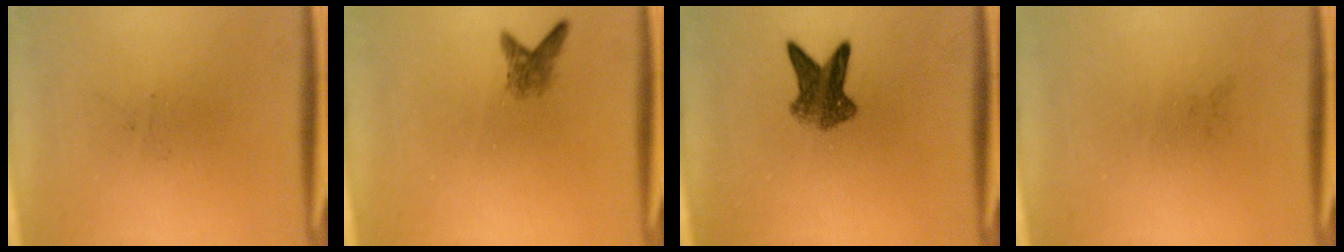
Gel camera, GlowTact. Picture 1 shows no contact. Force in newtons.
{"total": 2.1}
{"total": 5.7}
{"total": 0.0}